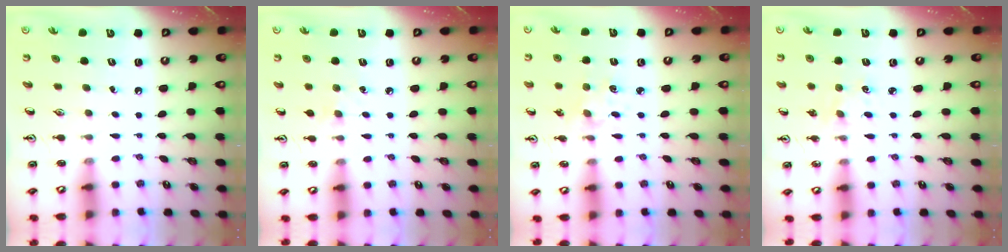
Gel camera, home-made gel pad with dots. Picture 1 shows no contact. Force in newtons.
{"total": 4.2, "press": 4.1, "slide": 0.6}
{"total": 1.6, "press": 1.6, "slide": 0.1}
{"total": 2.9, "press": 2.8, "slide": 0.4}